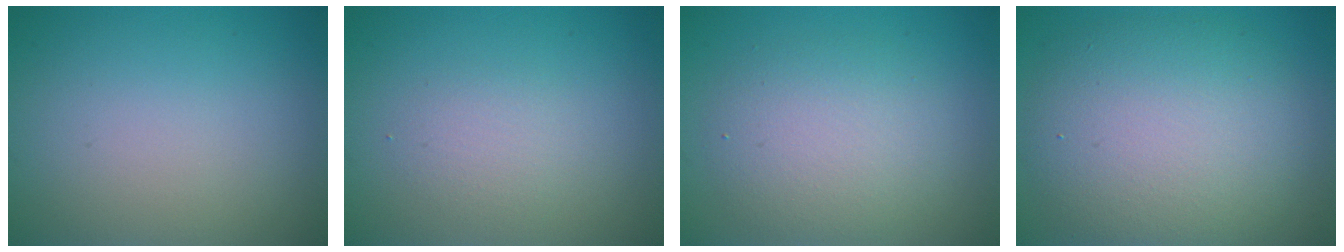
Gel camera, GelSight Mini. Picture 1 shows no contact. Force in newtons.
{"total": 1.6, "press": 1.6, "slide": 0.1}
{"total": 4.3, "press": 4.3, "slide": 0.4}
{"total": 10.5, "press": 10.5, "slide": 0.1}